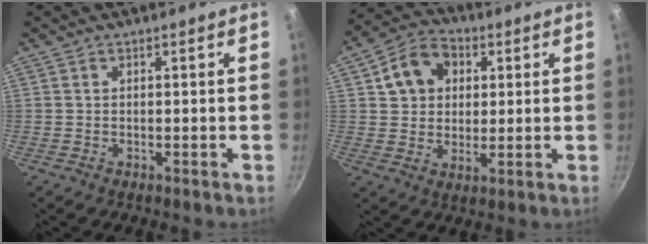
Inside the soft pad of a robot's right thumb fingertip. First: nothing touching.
{"total": 10.8, "force": [3.4, 8.4, 5.9], "torque": [-0.082, 0.004, 0.047]}